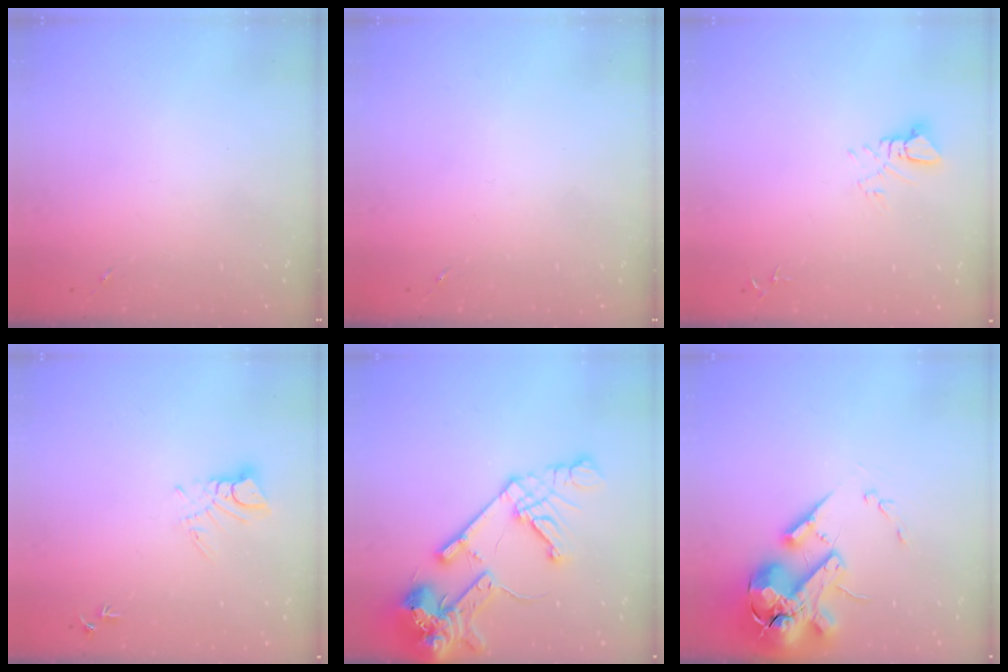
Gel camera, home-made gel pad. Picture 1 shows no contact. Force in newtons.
{"total": 0.0}
{"total": 5.3, "press": 5.3, "slide": 0.3}
{"total": 5.3, "press": 5.3, "slide": 0.3}
{"total": 20.4, "press": 20.2, "slide": 2.9}
{"total": 18.6, "press": 18.4, "slide": 3.1}